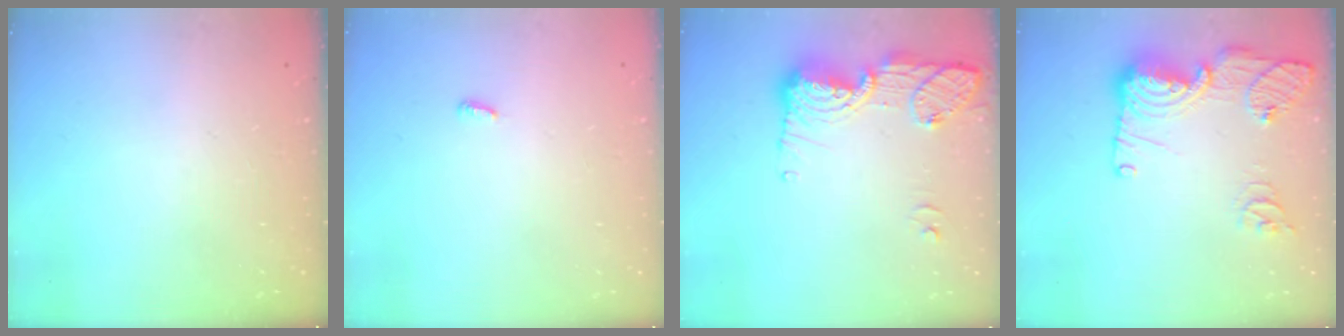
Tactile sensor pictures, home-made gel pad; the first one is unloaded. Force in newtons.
{"total": 2.6, "press": 2.6, "slide": 0.2}
{"total": 14.5, "press": 14.3, "slide": 2.9}
{"total": 16.2, "press": 16.2, "slide": 1.7}